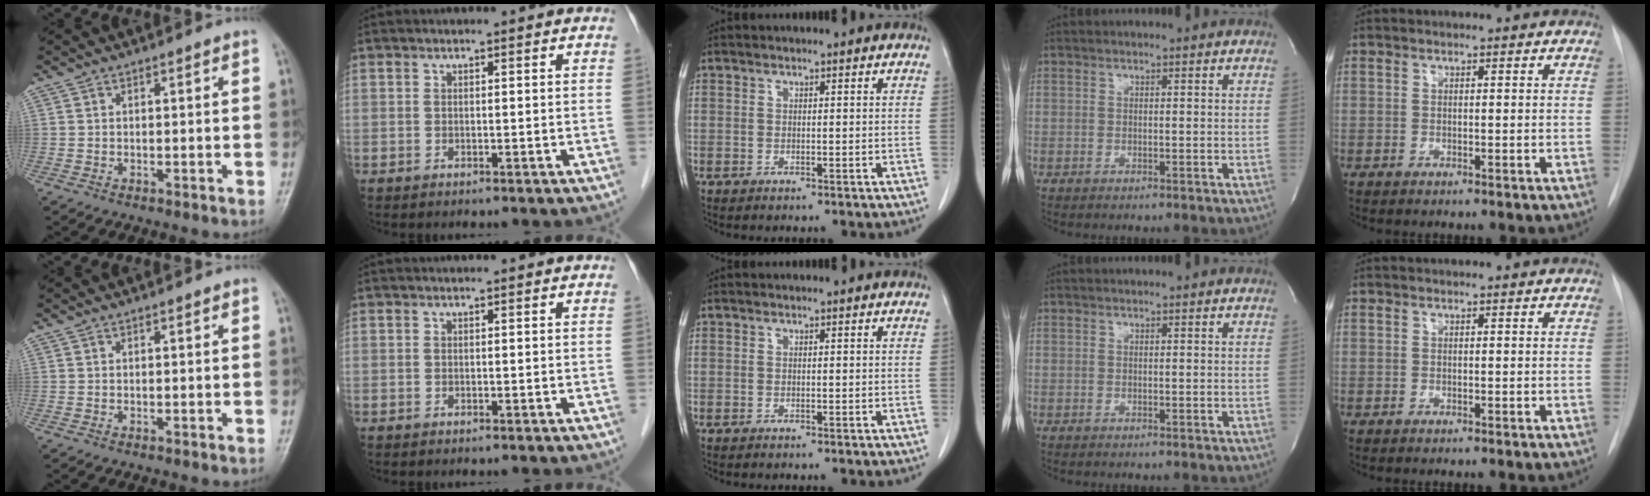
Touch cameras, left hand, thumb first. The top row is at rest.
{}